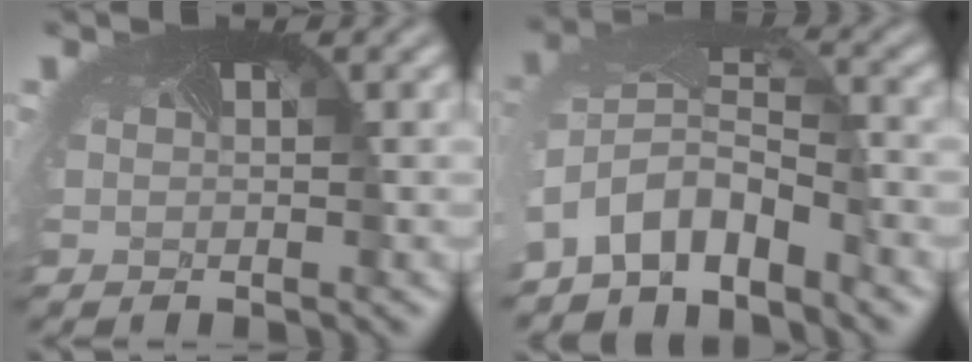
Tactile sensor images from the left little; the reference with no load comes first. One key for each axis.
{"total": 6.8, "fx": -4.2, "fy": 3.3, "fz": 4.3, "tx": -0.086, "ty": -0.008, "tz": -0.085}